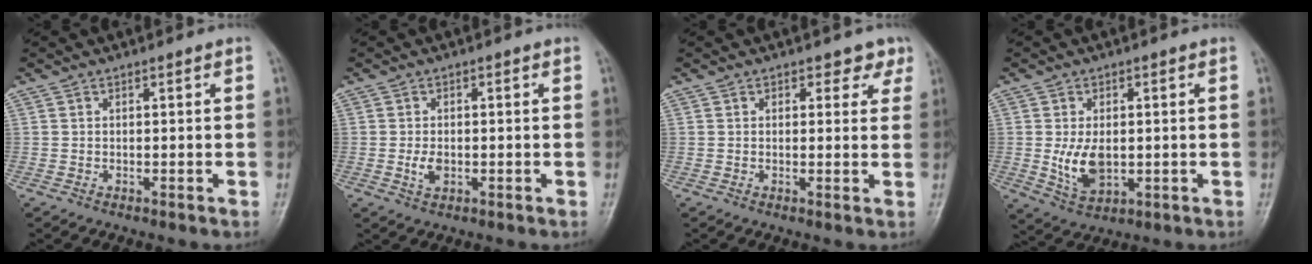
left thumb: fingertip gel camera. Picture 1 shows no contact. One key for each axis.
{"total": 2.5, "fx": -0.6, "fy": 1.6, "fz": 1.9, "tx": -0.035, "ty": -0.001, "tz": -0.010}
{"total": 3.1, "fx": 2.1, "fy": 2.2, "fz": 0.8, "tx": 0.021, "ty": -0.010, "tz": 0.016}
{"total": 7.0, "fx": -0.4, "fy": 4.3, "fz": 5.5, "tx": -0.091, "ty": -0.010, "tz": 0.006}